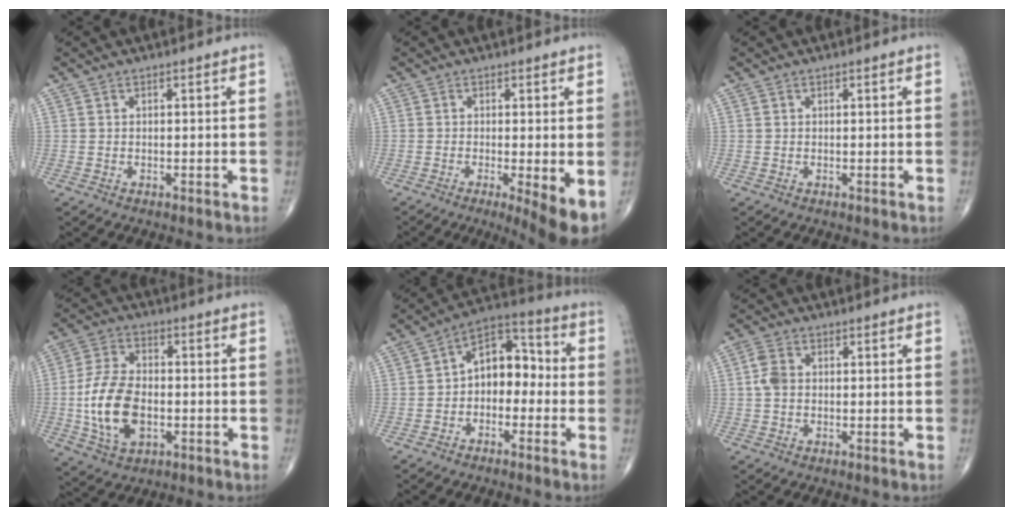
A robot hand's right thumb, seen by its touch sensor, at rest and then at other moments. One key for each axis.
{"total": 6.9, "fx": -2.0, "fy": 1.4, "fz": 6.5, "tx": -0.099, "ty": -0.021, "tz": -0.033}
{"total": 0.0}
{"total": 13.4, "fx": -2.3, "fy": 8.0, "fz": 10.5, "tx": -0.199, "ty": 0.009, "tz": -0.040}
{"total": 9.8, "fx": -1.2, "fy": 6.7, "fz": 7.0, "tx": -0.071, "ty": 0.044, "tz": -0.041}
{"total": 3.3, "fx": 0.1, "fy": 2.3, "fz": 2.4, "tx": -0.053, "ty": 0.007, "tz": -0.004}